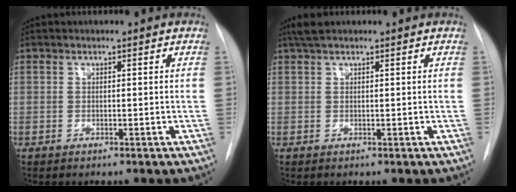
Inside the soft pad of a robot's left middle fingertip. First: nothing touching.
{"total": 2.2, "force": [1.8, 0.4, 1.3], "torque": [-0.030, 0.018, 0.035]}